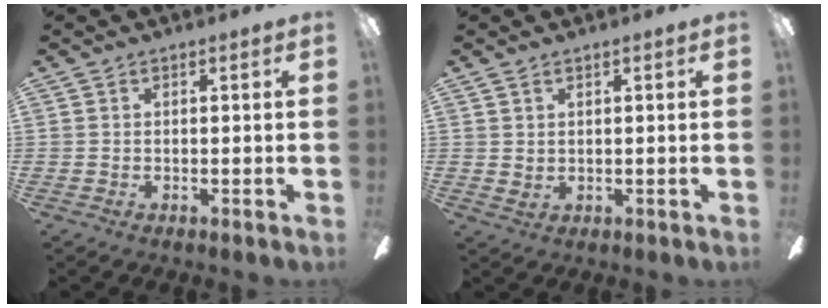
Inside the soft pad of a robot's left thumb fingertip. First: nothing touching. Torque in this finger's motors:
{"motor_torque": [-0.16, -0.24, 0.35, -0.25, 0.01]}